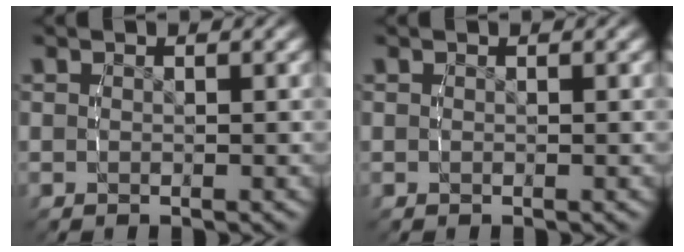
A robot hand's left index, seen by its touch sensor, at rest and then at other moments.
{"total": 0.0}